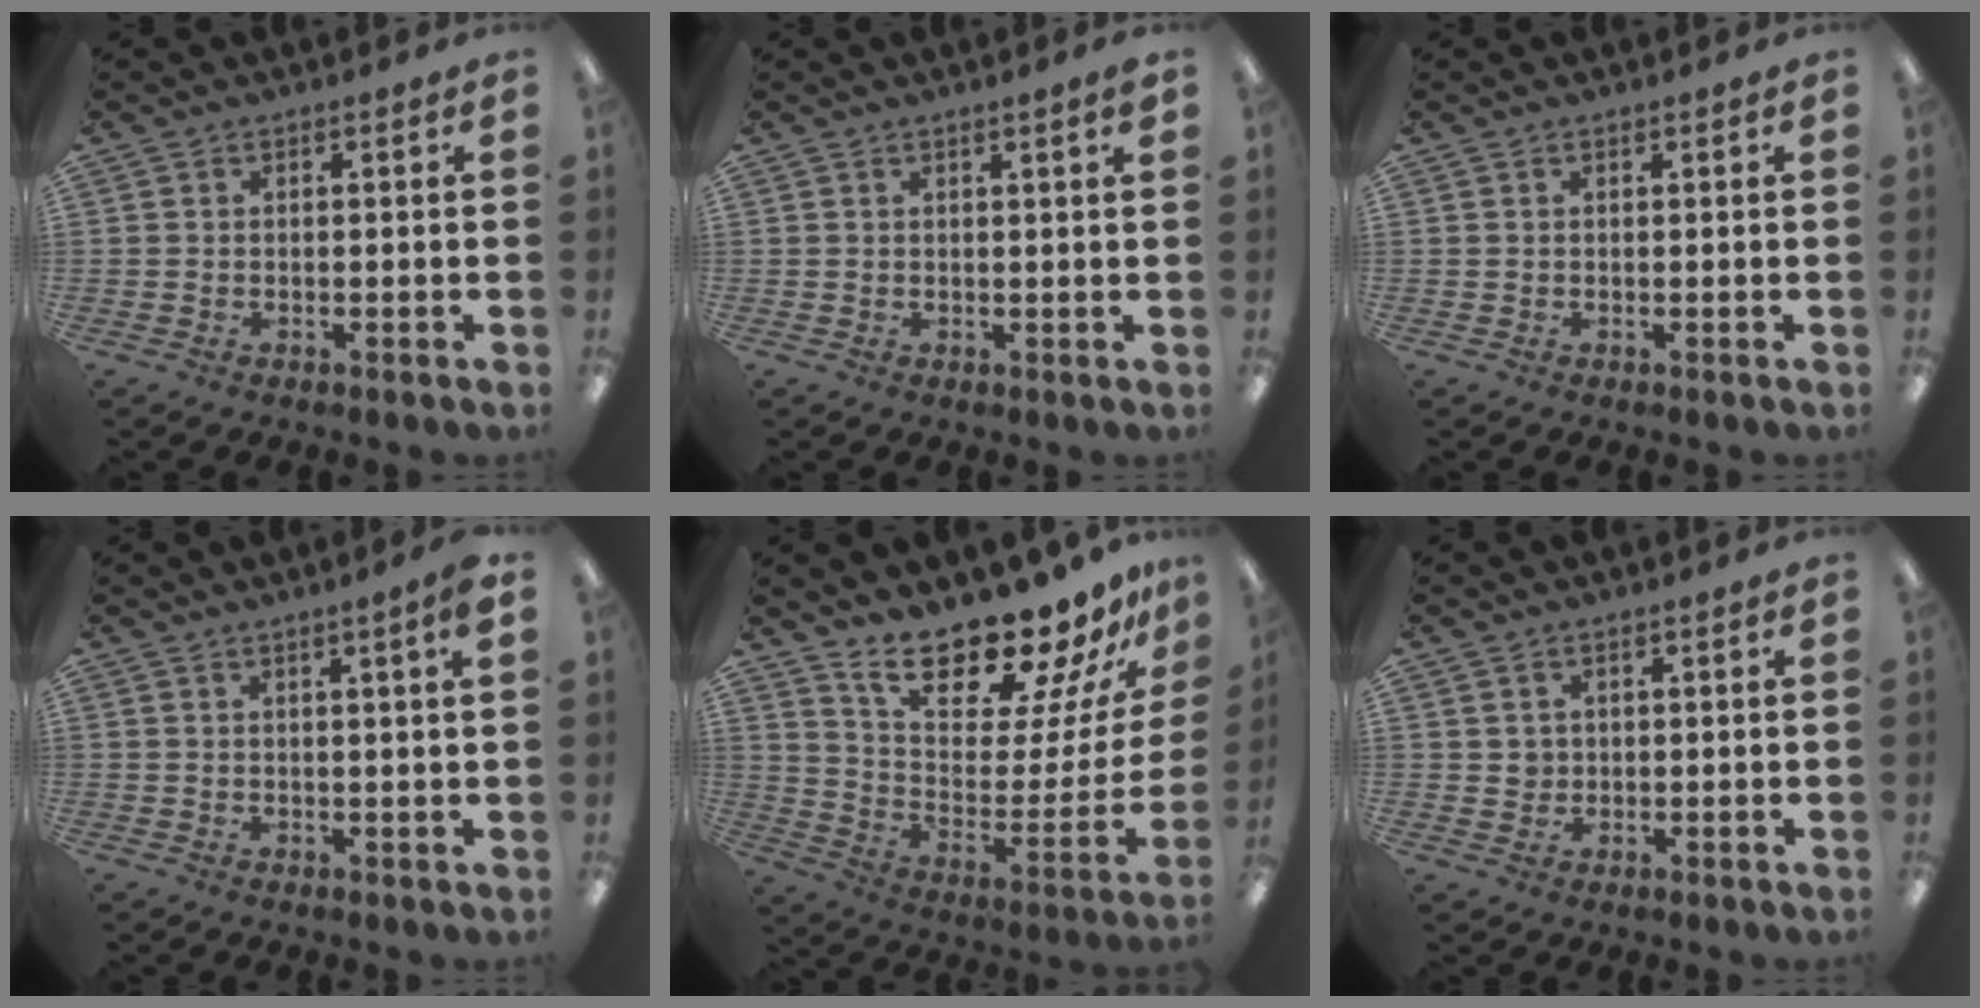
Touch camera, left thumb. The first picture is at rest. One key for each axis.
{"total": 2.0, "fx": 1.3, "fy": 0.0, "fz": 1.5, "tx": -0.022, "ty": -0.003, "tz": 0.021}
{"total": 0.0}
{"total": 3.3, "fx": 1.9, "fy": 0.0, "fz": 2.6, "tx": -0.038, "ty": -0.008, "tz": 0.029}
{"total": 20.6, "fx": 18.0, "fy": 5.3, "fz": 8.5, "tx": -0.137, "ty": -0.144, "tz": 0.308}
{"total": 2.2, "fx": 1.1, "fy": 1.9, "fz": 0.2, "tx": 0.000, "ty": 0.000, "tz": 0.018}